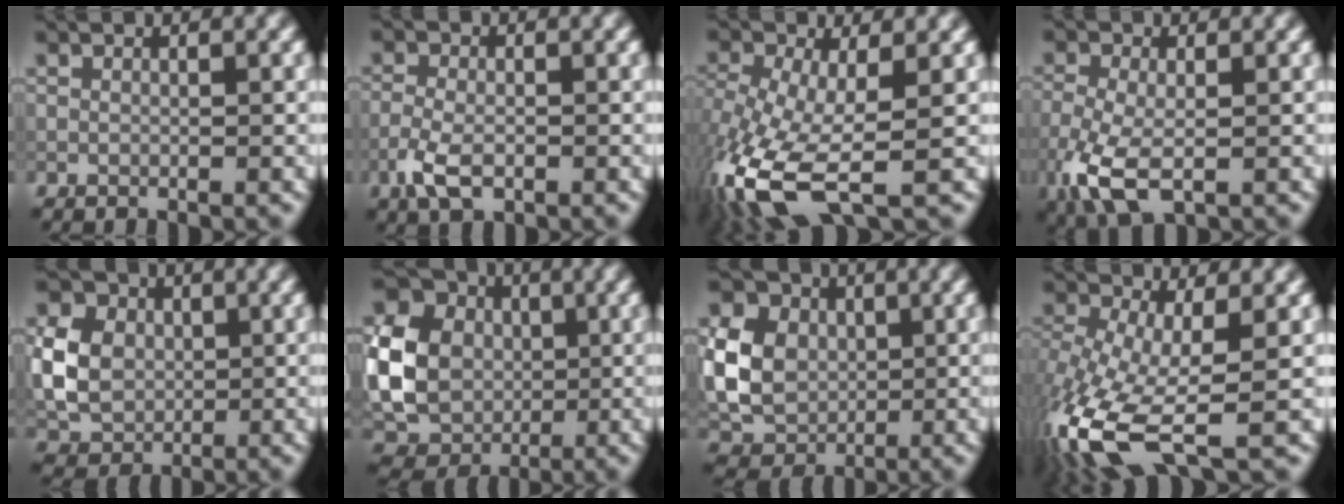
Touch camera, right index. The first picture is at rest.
{"total": 3.7, "force": [-1.7, 2.0, 2.6], "torque": [-0.057, -0.005, -0.038]}
{"total": 9.7, "force": [-4.0, 4.2, 7.8], "torque": [-0.181, -0.017, -0.078]}
{"total": 6.3, "force": [-2.3, 3.3, 4.8], "torque": [-0.120, -0.015, -0.048]}
{"total": 6.7, "force": [0.3, 5.5, 3.9], "torque": [-0.090, 0.005, 0.000]}
{"total": 11.0, "force": [0.2, 9.4, 5.8], "torque": [-0.139, -0.005, -0.006]}
{"total": 8.5, "force": [0.6, 6.8, 5.0], "torque": [-0.116, 0.005, 0.008]}
{"total": 11.0, "force": [-4.4, 4.5, 9.0], "torque": [-0.207, -0.023, -0.087]}